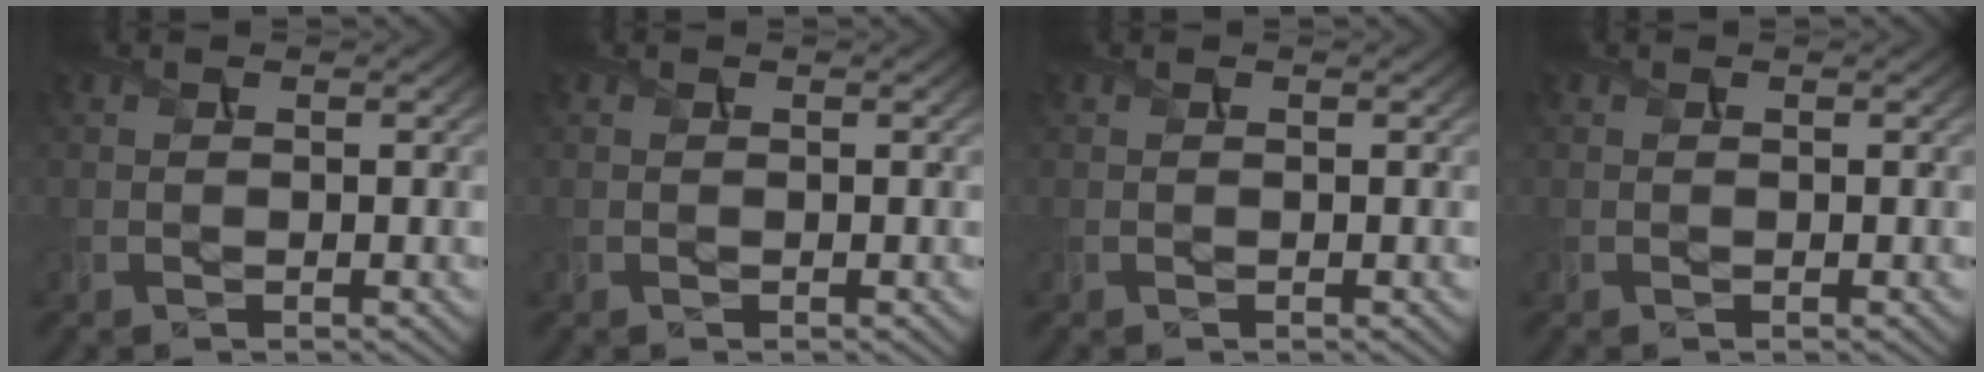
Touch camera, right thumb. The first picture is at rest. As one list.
[{"total": 0.0}, {"total": 0.0}, {"total": 0.0}]